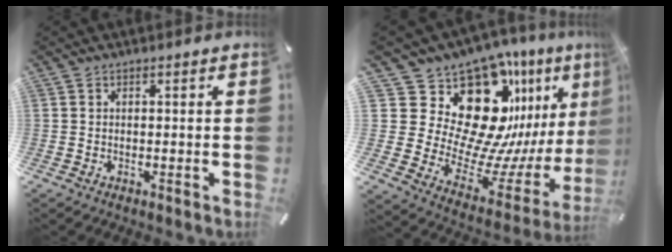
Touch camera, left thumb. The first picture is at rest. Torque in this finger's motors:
{"motor_torque": [3.21, 1.80, 0.53, -0.11, 0.06]}